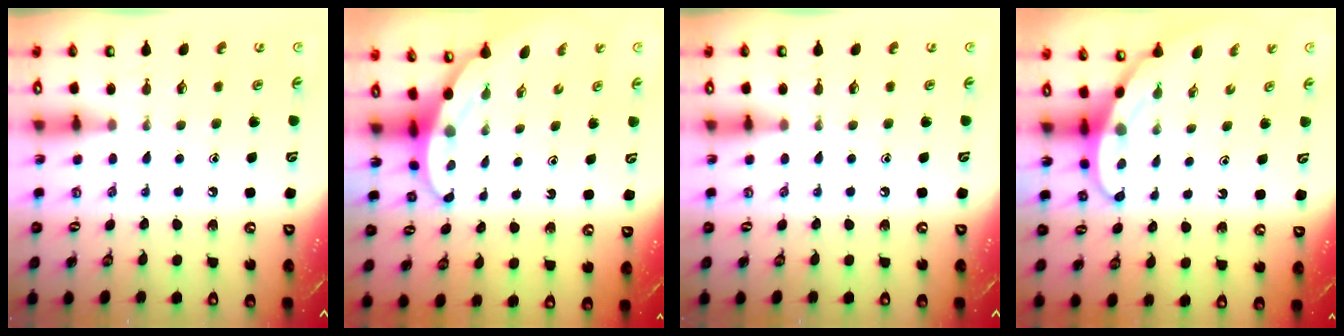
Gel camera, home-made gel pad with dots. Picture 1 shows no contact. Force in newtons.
{"total": 3.3, "press": 3.3, "slide": 0.1}
{"total": 0.0}
{"total": 4.0, "press": 4.0, "slide": 0.3}